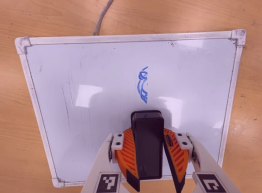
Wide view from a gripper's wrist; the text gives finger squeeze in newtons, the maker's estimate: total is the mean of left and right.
{"total": 9.2, "left": 9.3, "right": 9.1}